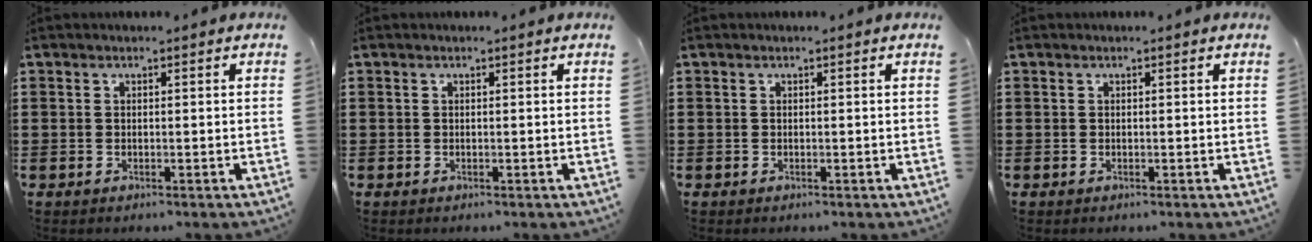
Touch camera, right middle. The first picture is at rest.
{"total": 0.0}
{"total": 0.0}
{"total": 0.0}